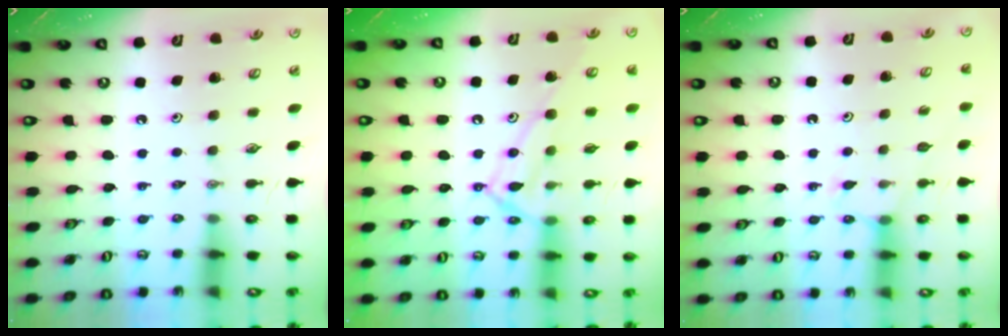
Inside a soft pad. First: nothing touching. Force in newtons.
{"total": 15.1, "press": 15.0, "slide": 1.0}
{"total": 5.3, "press": 5.2, "slide": 0.6}